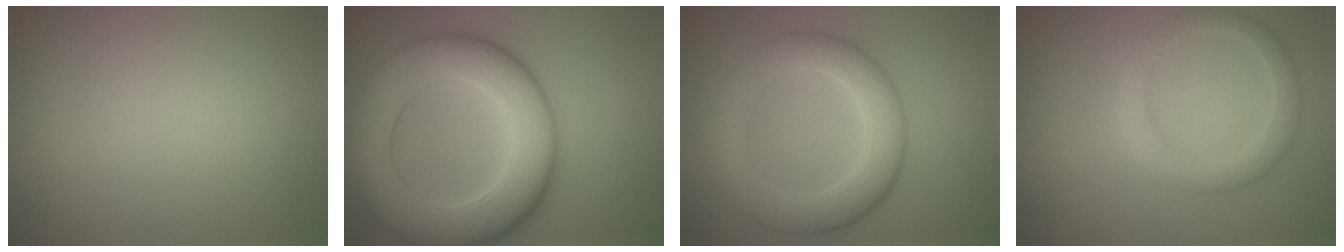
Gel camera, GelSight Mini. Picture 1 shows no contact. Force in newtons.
{"total": 11.3, "press": 11.3, "slide": 0.3}
{"total": 6.1, "press": 6.1, "slide": 0.5}
{"total": 2.8, "press": 2.8, "slide": 0.2}